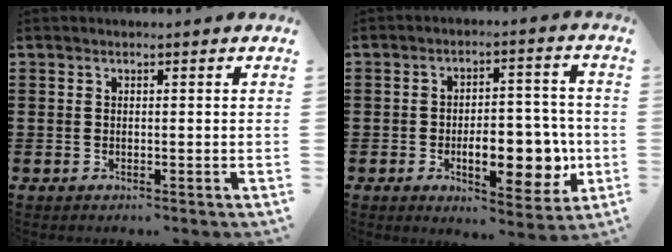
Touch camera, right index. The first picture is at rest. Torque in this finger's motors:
{"motor_torque": [1.98, -0.16, 0.51, 0.21]}